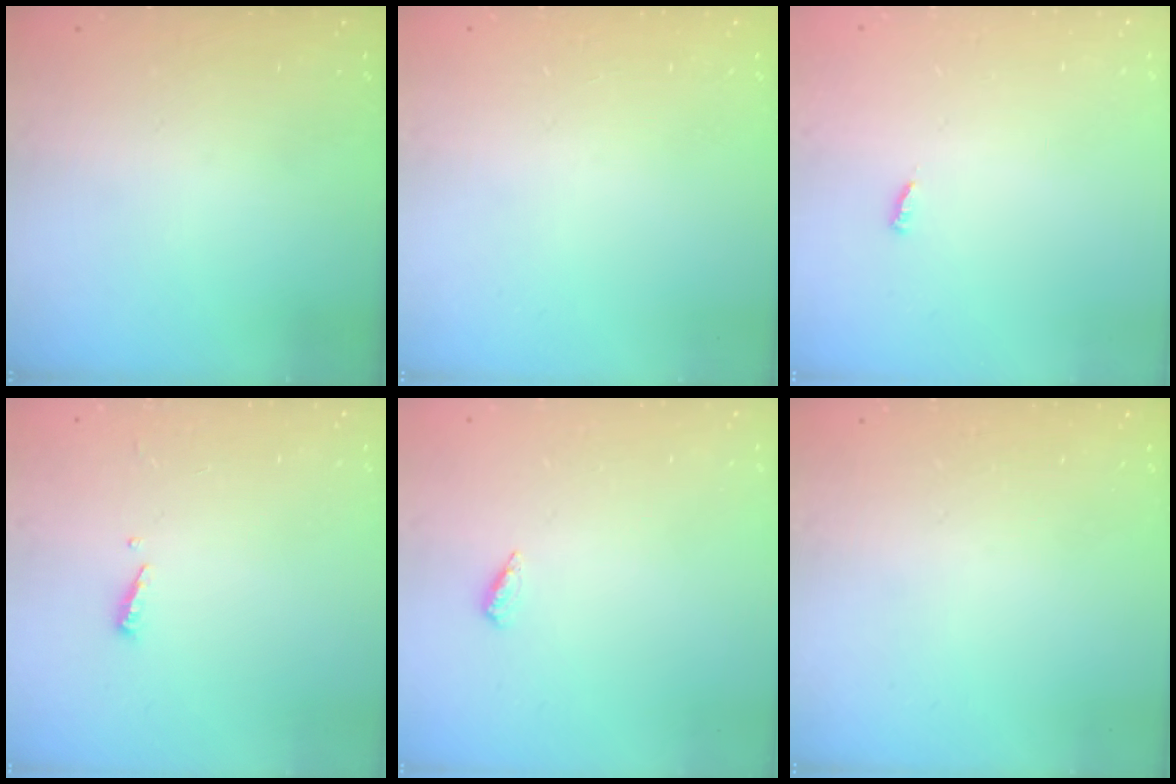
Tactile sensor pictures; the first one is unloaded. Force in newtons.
{"total": 0.0}
{"total": 3.0, "press": 3.0, "slide": 0.0}
{"total": 3.7, "press": 3.6, "slide": 0.5}
{"total": 2.6, "press": 2.2, "slide": 1.3}
{"total": 0.0}